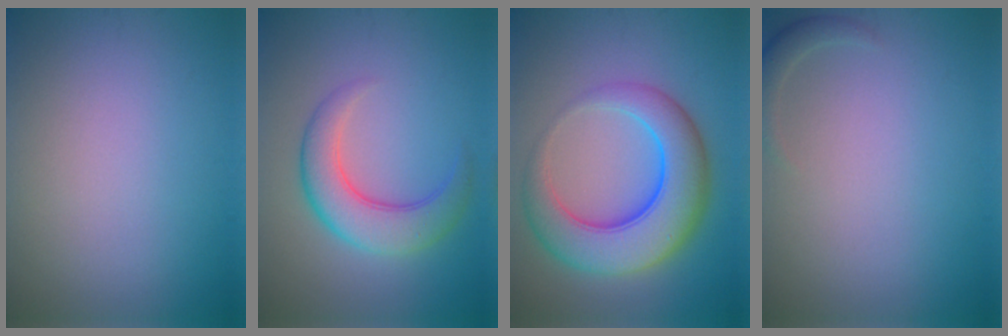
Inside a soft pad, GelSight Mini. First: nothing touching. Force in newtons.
{"total": 5.1, "press": 5.1, "slide": 0.3}
{"total": 8.7, "press": 8.7, "slide": 0.1}
{"total": 1.2, "press": 1.2, "slide": 0.2}